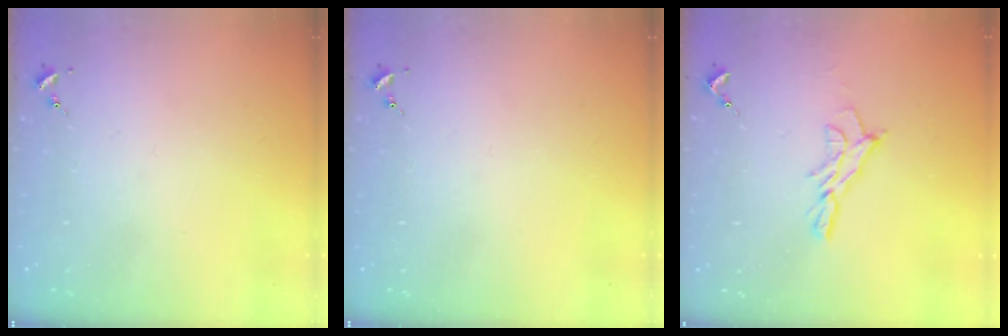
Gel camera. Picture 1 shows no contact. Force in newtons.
{"total": 0.0}
{"total": 9.9, "press": 9.9, "slide": 0.7}